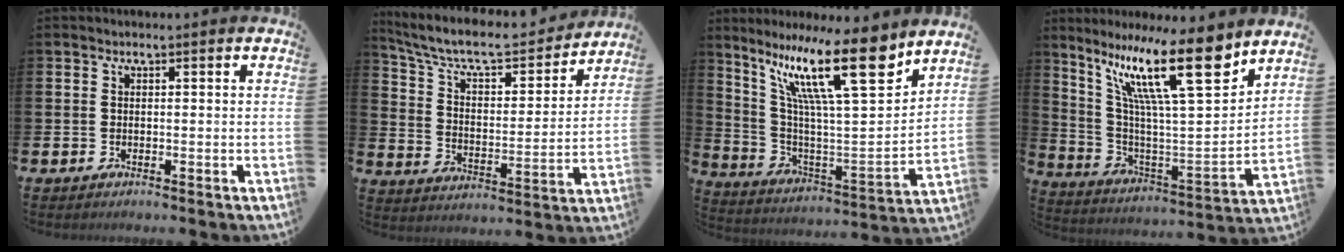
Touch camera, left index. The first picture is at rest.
{"total": 8.7, "force": [7.5, 2.5, 3.5], "torque": [-0.101, -0.049, 0.126]}
{"total": 17.8, "force": [11.3, 3.7, 13.3], "torque": [-0.260, -0.050, 0.183]}
{"total": 17.8, "force": [11.2, 3.7, 13.4], "torque": [-0.260, -0.047, 0.181]}